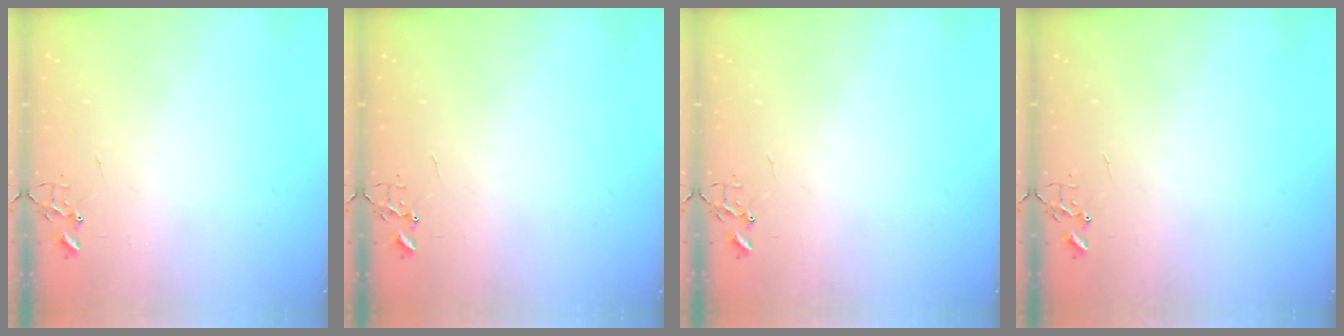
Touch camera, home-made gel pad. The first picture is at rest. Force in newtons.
{"total": 0.0}
{"total": 0.0}
{"total": 0.0}